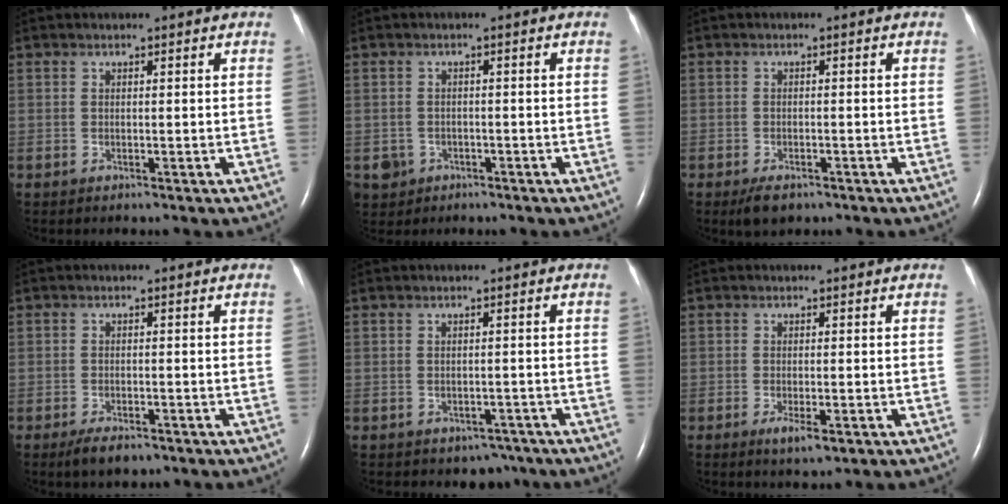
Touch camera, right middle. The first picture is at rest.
{"total": 3.8, "force": [-1.7, 3.3, 0.3], "torque": [-0.011, 0.006, -0.025]}
{"total": 2.9, "force": [-1.9, 1.3, 1.7], "torque": [-0.036, -0.005, -0.023]}
{"total": 3.3, "force": [-2.3, 1.2, 2.1], "torque": [-0.042, -0.005, -0.033]}
{"total": 3.2, "force": [-2.3, 2.2, 0.5], "torque": [-0.002, 0.011, -0.025]}
{"total": 2.9, "force": [-1.3, 0.7, 2.4], "torque": [-0.044, -0.005, -0.018]}